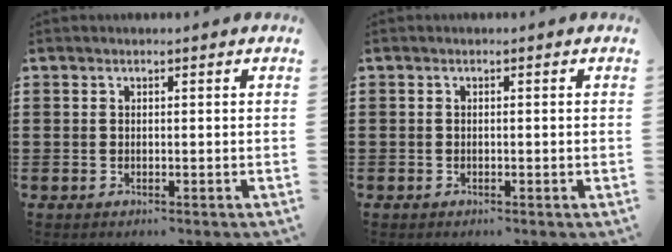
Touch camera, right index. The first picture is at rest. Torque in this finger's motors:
{"motor_torque": [0.19, 0.14, 0.00, 0.01]}